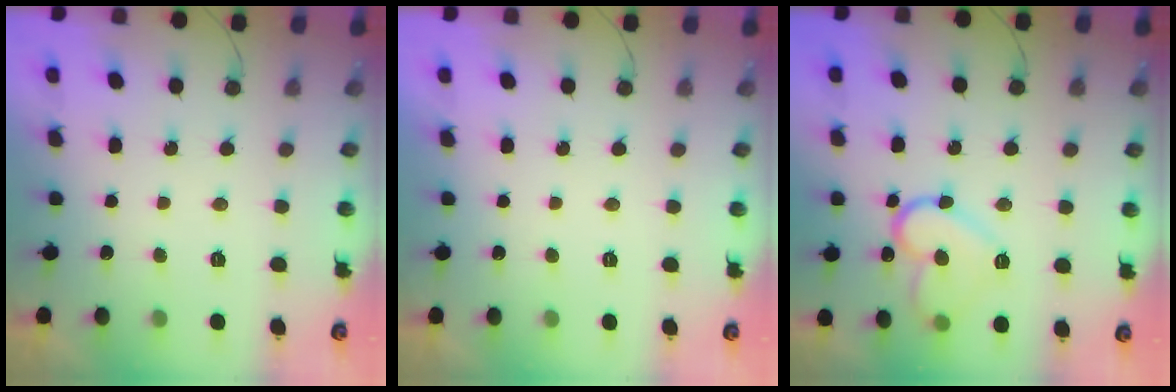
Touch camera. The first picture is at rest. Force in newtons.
{"total": 1.7, "press": 1.7, "slide": 0.1}
{"total": 14.1, "press": 14.1, "slide": 1.1}